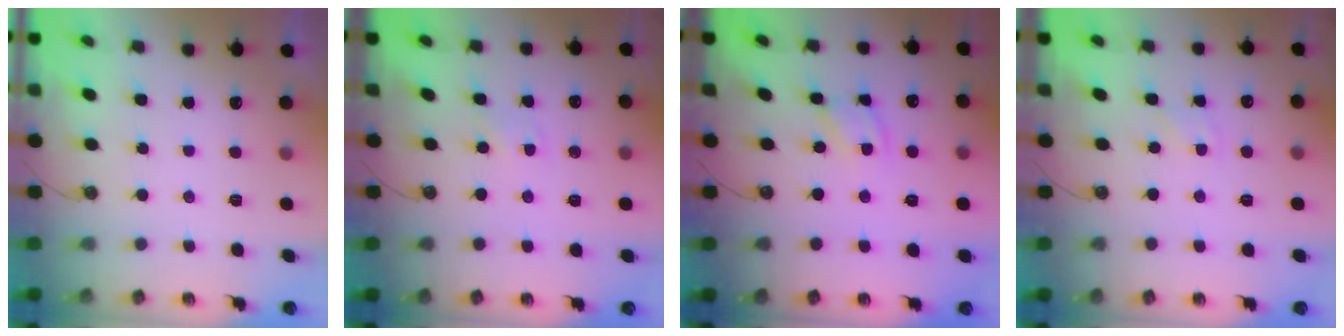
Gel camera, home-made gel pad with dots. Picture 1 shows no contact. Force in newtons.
{"total": 1.9, "press": 1.9, "slide": 0.3}
{"total": 4.1, "press": 4.1, "slide": 0.2}
{"total": 2.2, "press": 2.1, "slide": 0.3}